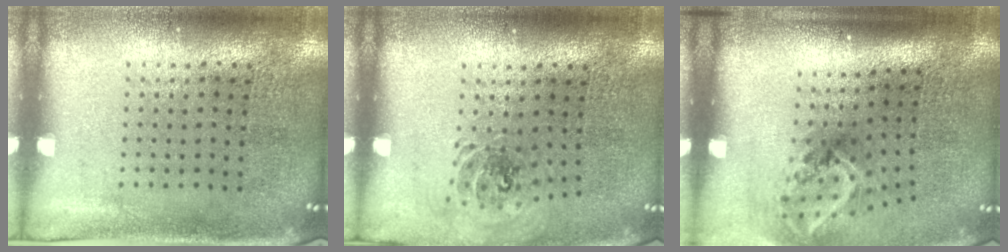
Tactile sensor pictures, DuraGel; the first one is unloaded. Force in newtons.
{"total": 0.8, "press": 0.8, "slide": 0.1}
{"total": 2.1, "press": 1.3, "slide": 1.6}